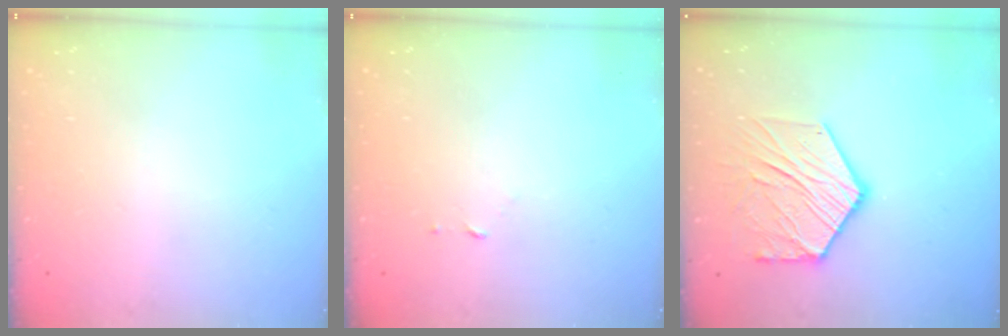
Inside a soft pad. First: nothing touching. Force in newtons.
{"total": 2.5, "press": 2.5, "slide": 0.2}
{"total": 14.8, "press": 14.7, "slide": 1.4}